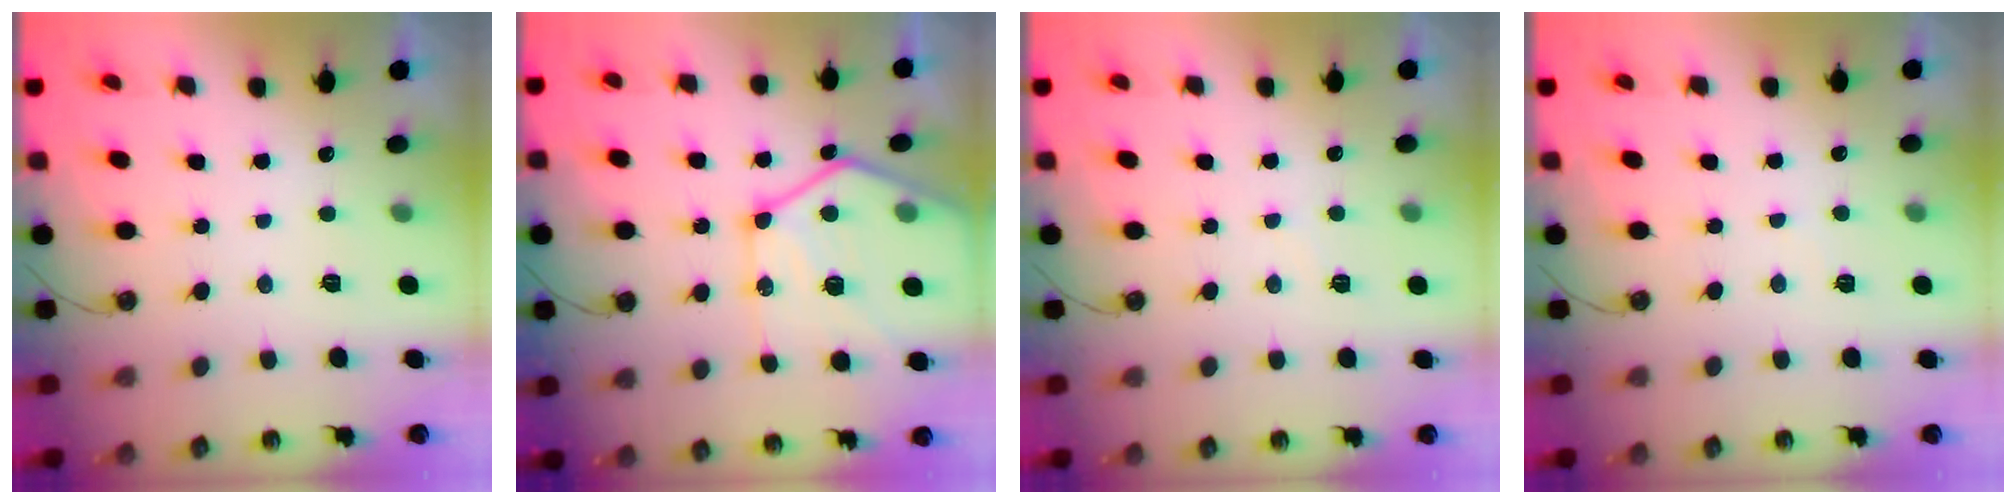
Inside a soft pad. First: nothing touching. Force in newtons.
{"total": 20.3, "press": 20.3, "slide": 1.7}
{"total": 4.6, "press": 4.6, "slide": 0.6}
{"total": 2.9, "press": 2.9, "slide": 0.4}